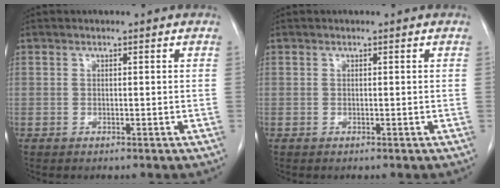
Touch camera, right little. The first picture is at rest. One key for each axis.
{"total": 0.0}